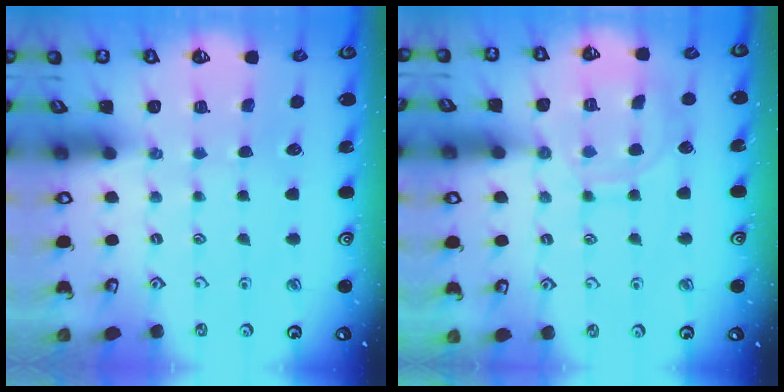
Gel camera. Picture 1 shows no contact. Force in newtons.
{"total": 10.5, "press": 10.5, "slide": 0.7}